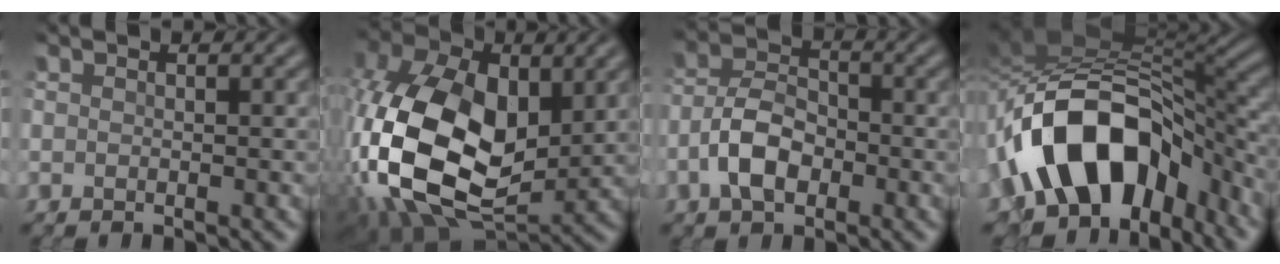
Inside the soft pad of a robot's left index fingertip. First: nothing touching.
{"total": 16.5, "force": [-0.4, 10.6, 12.7], "torque": [-0.290, -0.006, -0.015]}
{"total": 4.6, "force": [-1.9, 2.6, 3.3], "torque": [-0.065, 0.011, -0.038]}
{"total": 13.4, "force": [-4.6, 8.3, 9.5], "torque": [-0.156, 0.024, -0.084]}